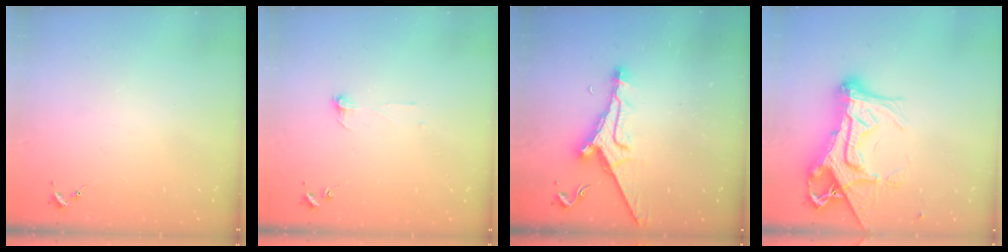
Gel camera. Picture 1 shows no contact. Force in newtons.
{"total": 4.1, "press": 4.1, "slide": 0.4}
{"total": 12.0, "press": 12.0, "slide": 0.9}
{"total": 21.5, "press": 21.4, "slide": 2.2}